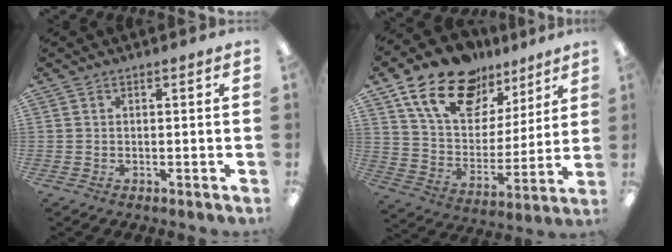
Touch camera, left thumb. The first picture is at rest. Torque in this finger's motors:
{"motor_torque": [1.09, 1.41, 1.33, -1.44, 0.10]}